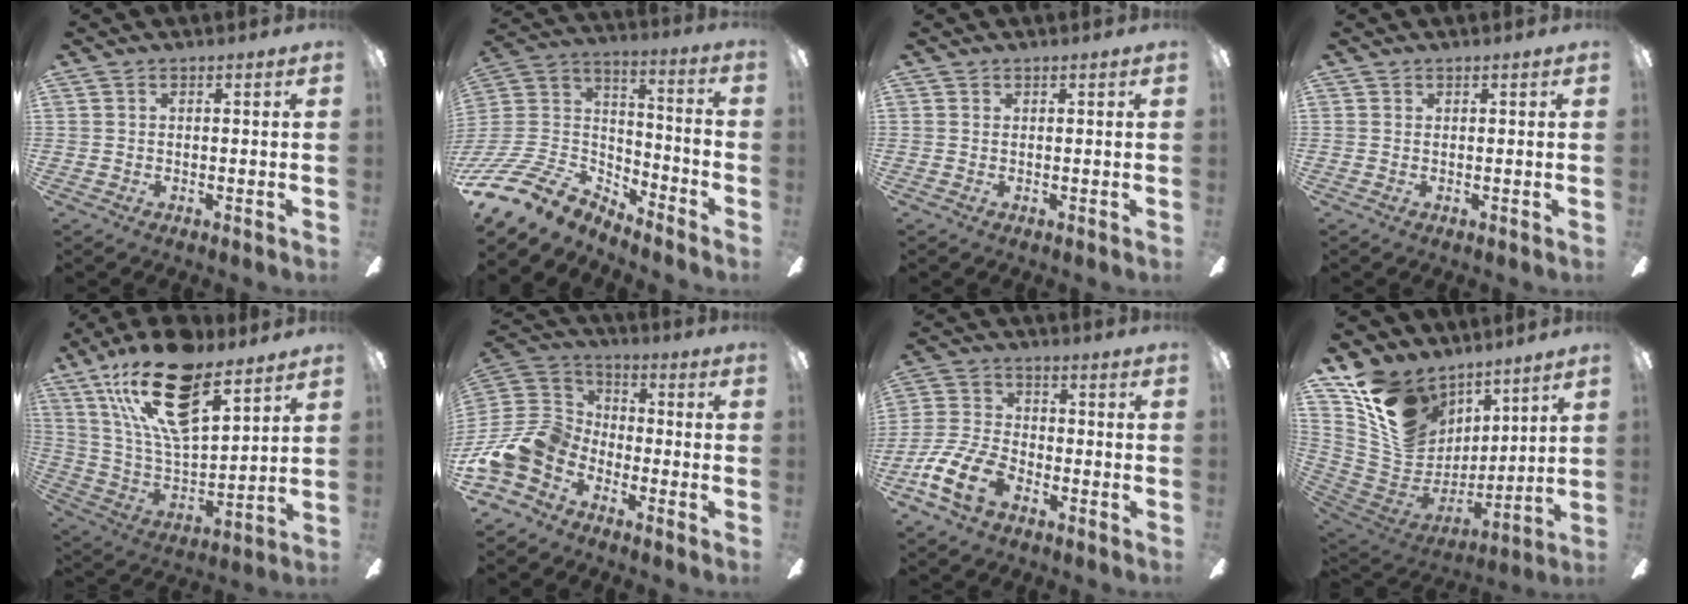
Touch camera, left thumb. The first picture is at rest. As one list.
[{"total": 16.2, "force": [-12.2, 6.8, 8.1], "torque": [-0.193, 0.036, -0.223]}, {"total": 0.0}, {"total": 0.0}, {"total": 23.0, "force": [14.1, 9.8, 15.3], "torque": [-0.297, -0.068, 0.242]}, {"total": 14.4, "force": [-7.2, 10.2, 7.2], "torque": [-0.172, 0.038, -0.130]}, {"total": 12.6, "force": [-6.3, 7.7, 7.8], "torque": [-0.173, 0.033, -0.118]}, {"total": 18.1, "force": [9.9, 13.0, 7.9], "torque": [-0.154, -0.045, 0.198]}]